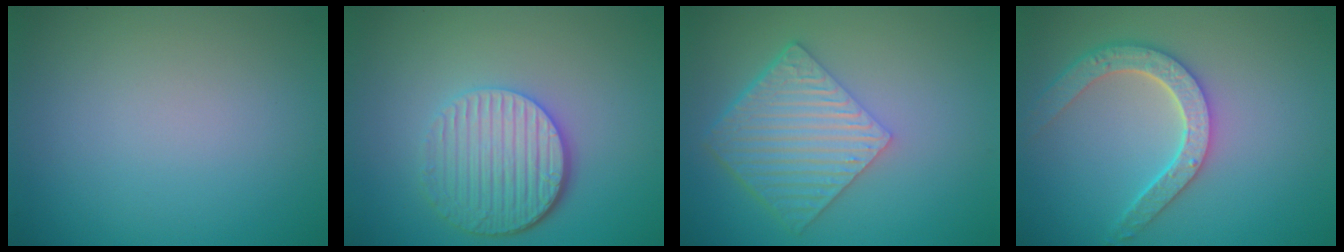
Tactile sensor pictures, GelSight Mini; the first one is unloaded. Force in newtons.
{"total": 5.2, "press": 4.0, "slide": 3.2}
{"total": 6.7, "press": 4.8, "slide": 4.7}
{"total": 4.6, "press": 3.8, "slide": 2.6}